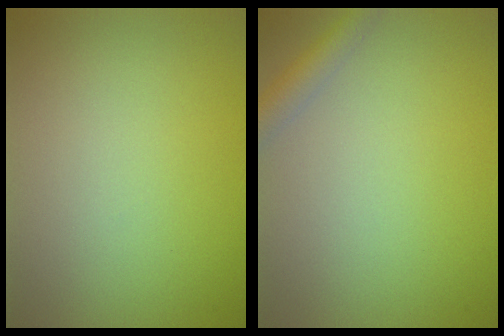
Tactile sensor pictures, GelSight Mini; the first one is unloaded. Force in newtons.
{"total": 2.3, "press": 2.3, "slide": 0.1}